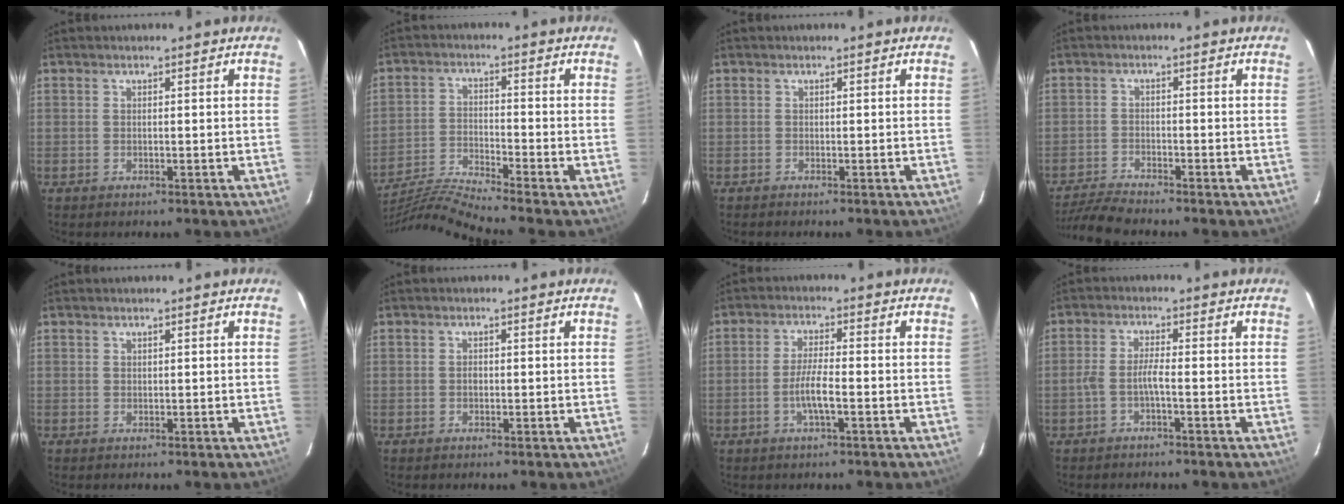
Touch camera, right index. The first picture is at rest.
{"total": 9.8, "force": [-8.9, -2.8, 3.0], "torque": [-0.078, 0.000, -0.173]}
{"total": 0.6, "force": [-0.5, -0.1, 0.1], "torque": [-0.001, -0.001, -0.010]}
{"total": 5.8, "force": [-5.6, -0.1, 1.5], "torque": [-0.053, -0.006, -0.108]}
{"total": 0.0}
{"total": 0.7, "force": [-0.2, 0.6, 0.4], "torque": [-0.005, 0.004, -0.004]}
{"total": 4.6, "force": [-1.8, 0.6, 4.3], "torque": [-0.086, -0.002, -0.033]}
{"total": 2.7, "force": [-1.5, 0.0, 2.3], "torque": [-0.055, 0.006, -0.031]}